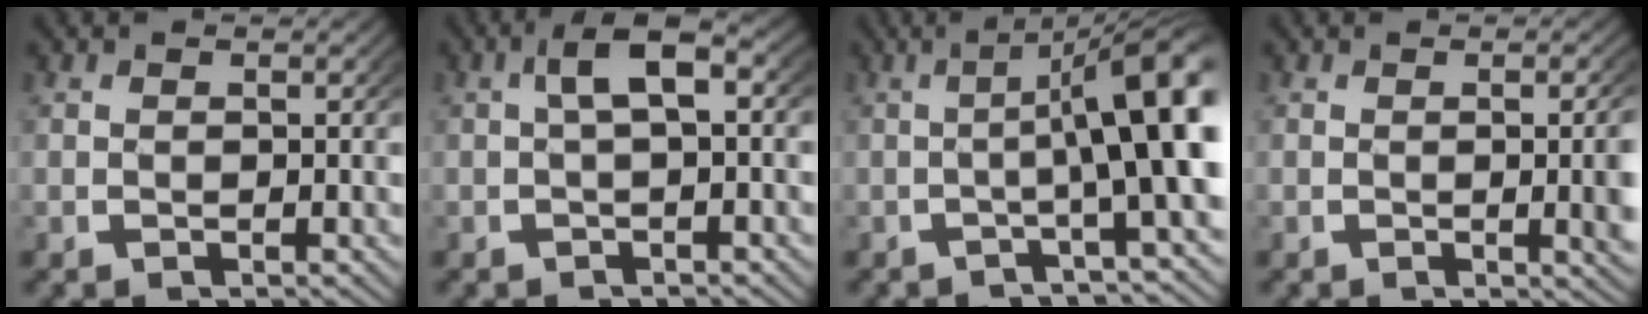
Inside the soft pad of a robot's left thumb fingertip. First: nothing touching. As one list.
[{"total": 3.8, "force": [0.5, 1.6, 3.4], "torque": [-0.063, 0.009, 0.005]}, {"total": 9.3, "force": [-0.4, 2.6, 8.9], "torque": [-0.119, 0.007, -0.012]}, {"total": 3.4, "force": [0.0, 0.8, 3.3], "torque": [-0.033, 0.001, -0.002]}]